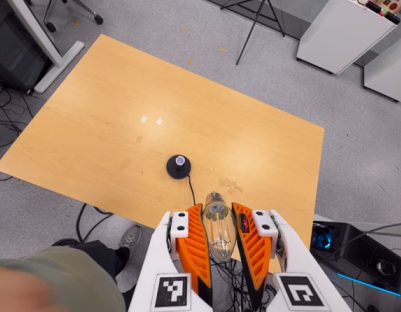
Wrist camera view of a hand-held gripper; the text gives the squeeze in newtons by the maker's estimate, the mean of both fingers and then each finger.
{"total": 21.1, "left": 23.4, "right": 18.9}